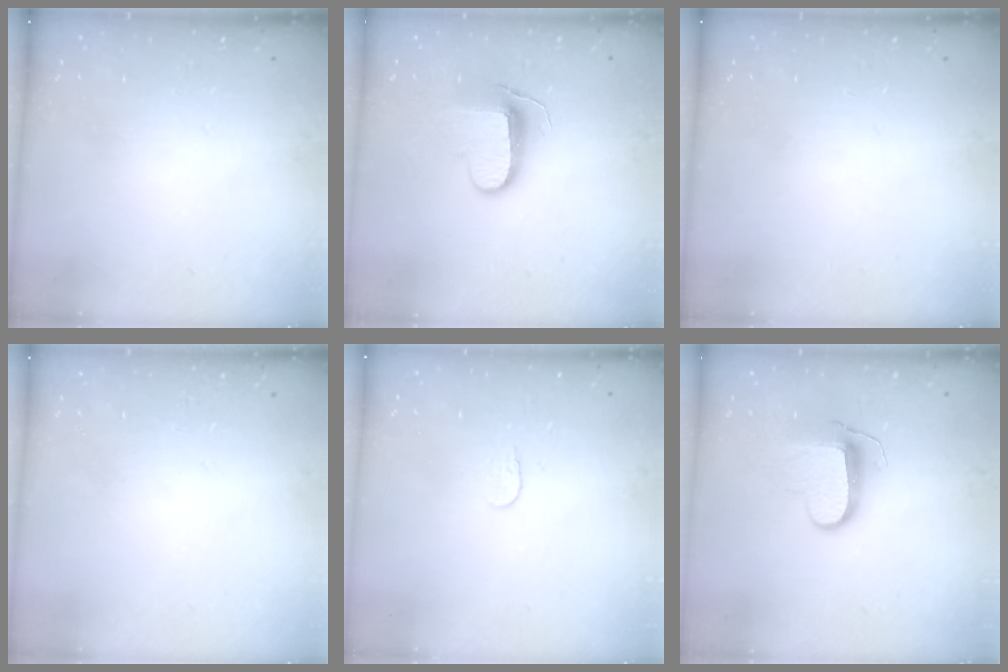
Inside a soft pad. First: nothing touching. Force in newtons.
{"total": 9.6, "press": 9.6, "slide": 0.9}
{"total": 0.0}
{"total": 0.0}
{"total": 3.7, "press": 3.7, "slide": 0.3}
{"total": 10.0, "press": 10.0, "slide": 0.2}